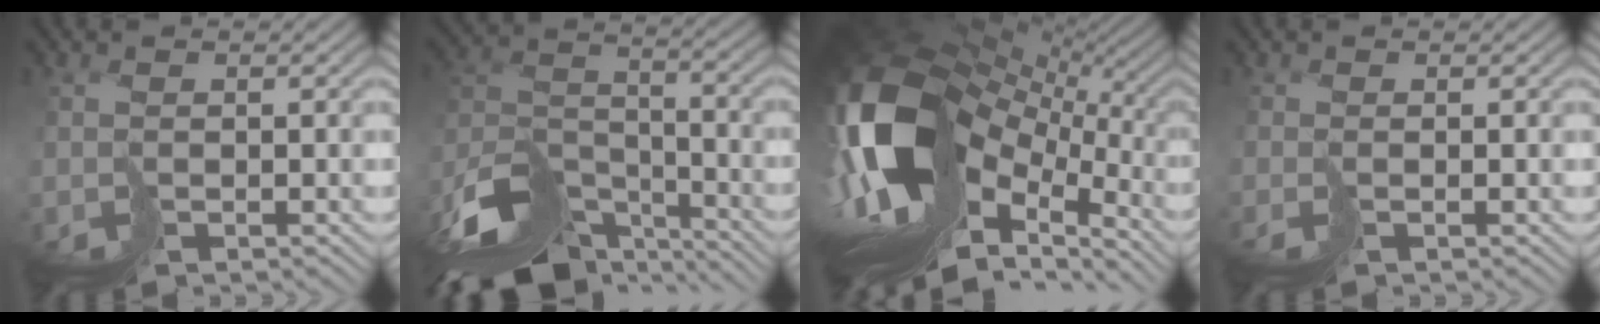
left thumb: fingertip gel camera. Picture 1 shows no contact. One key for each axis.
{"total": 14.6, "fx": -11.9, "fy": 5.2, "fz": 6.7, "tx": -0.171, "ty": -0.027, "tz": -0.190}
{"total": 18.7, "fx": -1.2, "fy": 11.6, "fz": 14.6, "tx": -0.312, "ty": -0.023, "tz": -0.004}
{"total": 1.1, "fx": 0.1, "fy": -0.9, "fz": -0.7, "tx": 0.022, "ty": 0.005, "tz": 0.003}